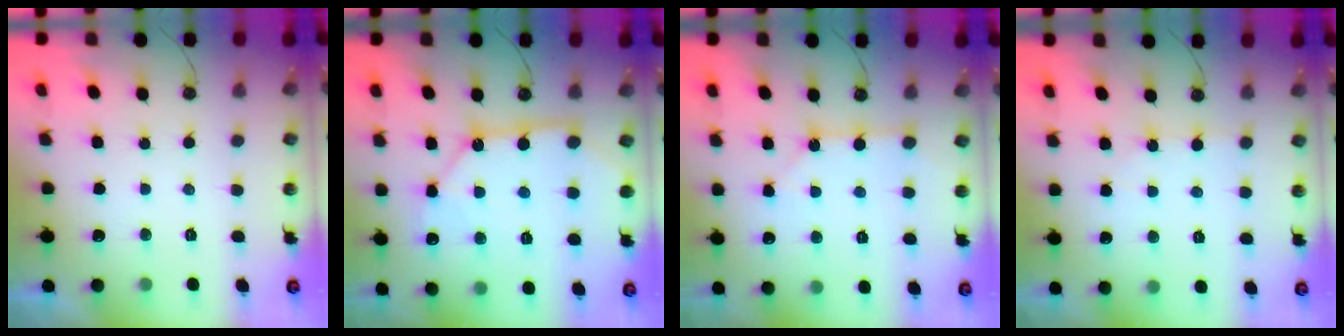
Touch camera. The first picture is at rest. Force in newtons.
{"total": 12.9, "press": 12.8, "slide": 1.2}
{"total": 2.8, "press": 2.8, "slide": 0.1}
{"total": 3.0, "press": 3.0, "slide": 0.4}